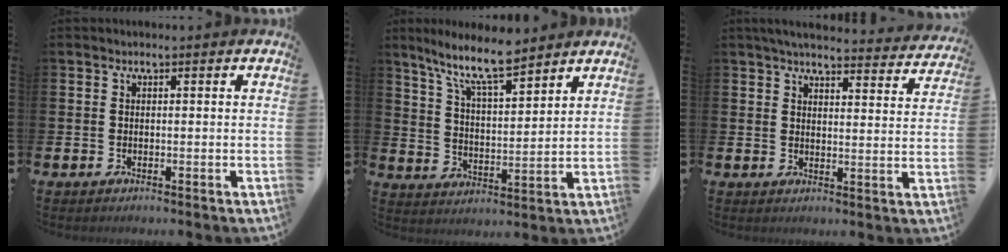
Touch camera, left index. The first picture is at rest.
{"total": 9.2, "force": [8.0, 1.4, 4.4], "torque": [-0.101, -0.035, 0.142]}
{"total": 4.4, "force": [4.2, 0.6, 1.2], "torque": [-0.028, -0.031, 0.070]}